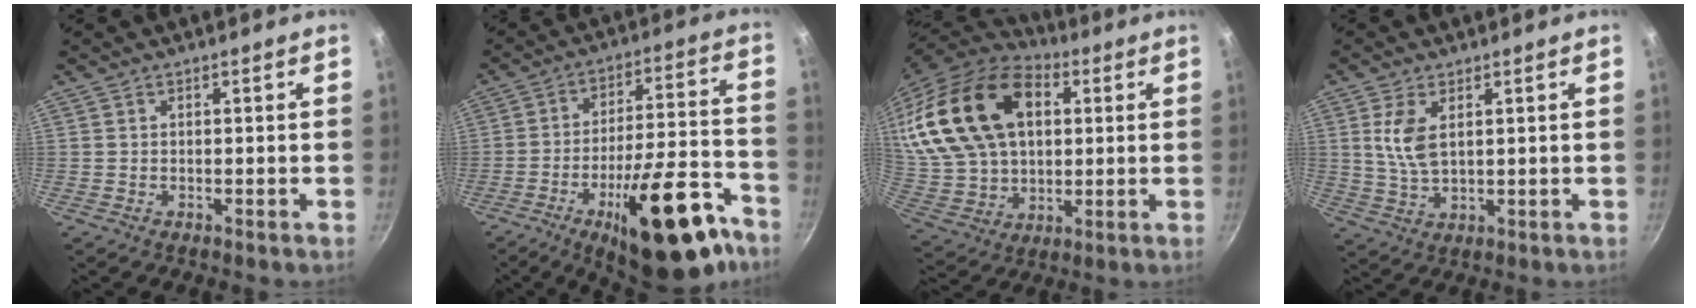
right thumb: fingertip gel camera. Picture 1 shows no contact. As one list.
[{"total": 23.4, "force": [-13.0, 8.3, 17.6], "torque": [-0.210, 0.075, -0.188]}, {"total": 28.5, "force": [8.1, 18.7, 19.9], "torque": [-0.389, 0.003, 0.151]}, {"total": 6.5, "force": [1.9, 3.3, 5.2], "torque": [-0.103, -0.011, 0.042]}]